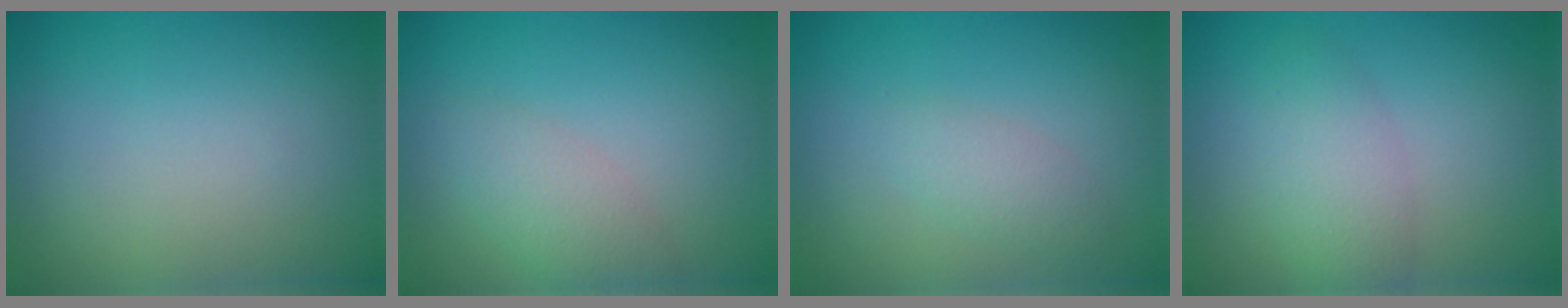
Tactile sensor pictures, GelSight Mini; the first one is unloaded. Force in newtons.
{"total": 2.7, "press": 2.7, "slide": 0.1}
{"total": 1.9, "press": 1.9, "slide": 0.0}
{"total": 3.2, "press": 3.2, "slide": 0.2}